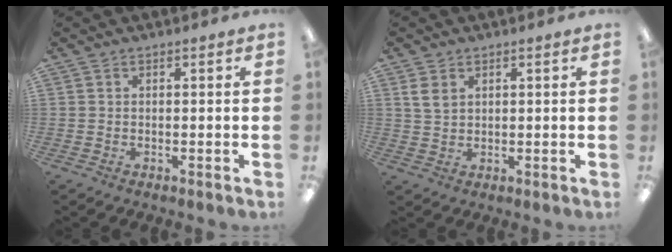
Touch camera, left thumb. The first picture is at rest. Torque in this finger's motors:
{"motor_torque": [0.05, -0.06, 0.41, -0.31, 0.09]}